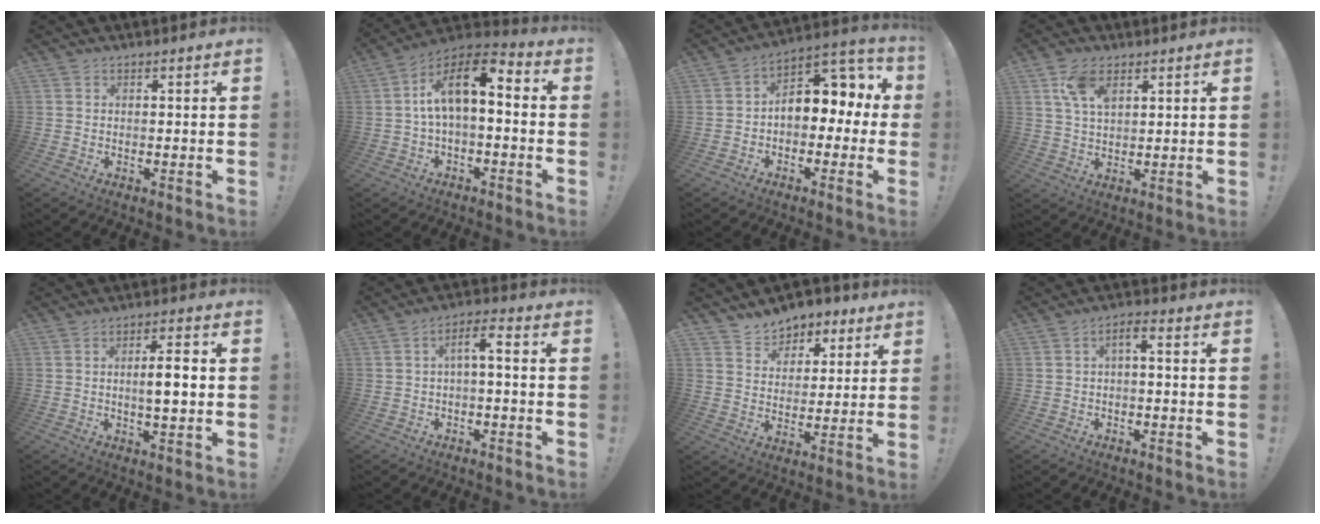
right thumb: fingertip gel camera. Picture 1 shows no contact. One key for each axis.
{"total": 11.9, "fx": 2.0, "fy": 5.1, "fz": 10.5, "tx": -0.171, "ty": 0.000, "tz": 0.032}
{"total": 9.7, "fx": 1.1, "fy": 7.2, "fz": 6.3, "tx": -0.072, "ty": -0.008, "tz": 0.021}
{"total": 8.3, "fx": 4.0, "fy": 4.7, "fz": 5.6, "tx": -0.099, "ty": -0.005, "tz": 0.077}
{"total": 6.3, "fx": -0.1, "fy": 1.3, "fz": 6.2, "tx": -0.095, "ty": 0.002, "tz": -0.008}
{"total": 5.4, "fx": -1.1, "fy": 1.7, "fz": 5.0, "tx": -0.083, "ty": 0.009, "tz": -0.023}
{"total": 7.8, "fx": 5.7, "fy": 5.3, "fz": 1.0, "tx": -0.006, "ty": -0.046, "tz": 0.111}
{"total": 3.2, "fx": -1.2, "fy": 0.9, "fz": 2.8, "tx": -0.059, "ty": 0.001, "tz": -0.023}